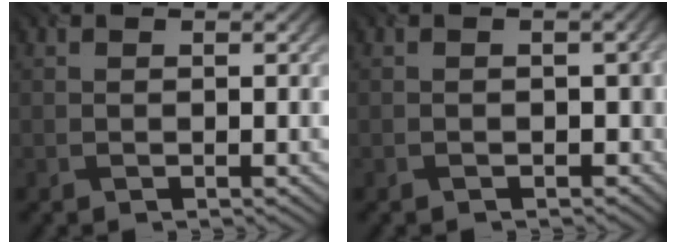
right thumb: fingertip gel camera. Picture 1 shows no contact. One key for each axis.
{"total": 1.8, "fx": -0.7, "fy": 1.4, "fz": 0.8, "tx": -0.013, "ty": -0.007, "tz": -0.009}